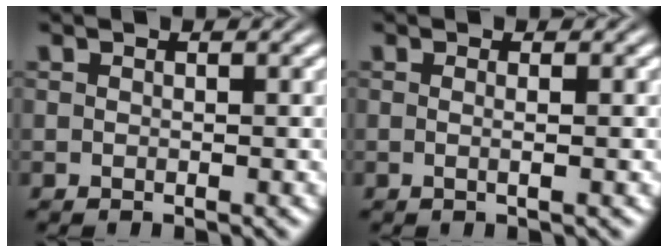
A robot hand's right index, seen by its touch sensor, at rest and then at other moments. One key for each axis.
{"total": 1.2, "fx": -0.3, "fy": -0.7, "fz": 0.9, "tx": -0.020, "ty": -0.007, "tz": -0.002}